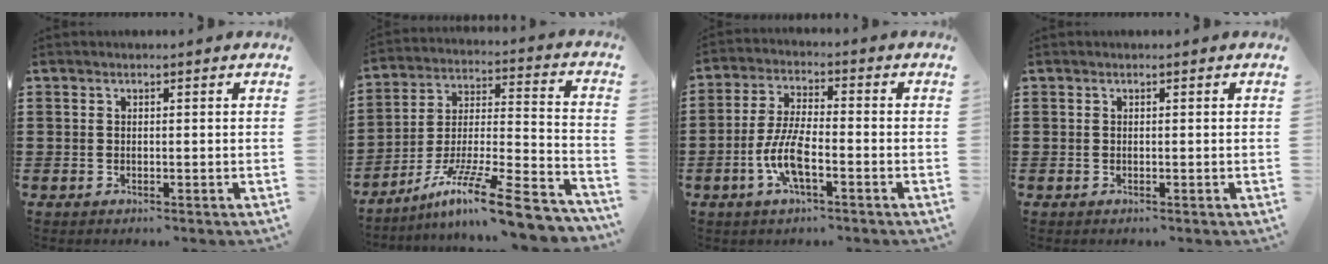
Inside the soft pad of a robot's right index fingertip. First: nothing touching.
{"total": 13.7, "force": [-10.3, 1.6, 8.9], "torque": [-0.141, 0.019, -0.188]}
{"total": 7.4, "force": [-2.6, 2.1, 6.6], "torque": [-0.158, -0.016, -0.056]}
{"total": 0.0}